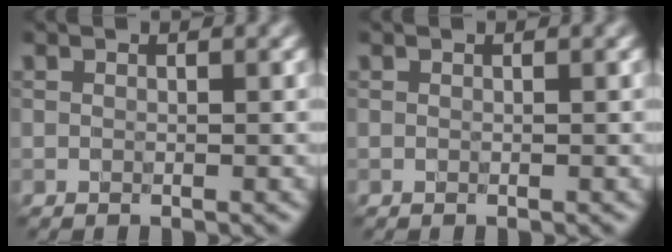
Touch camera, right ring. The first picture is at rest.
{"total": 0.0}